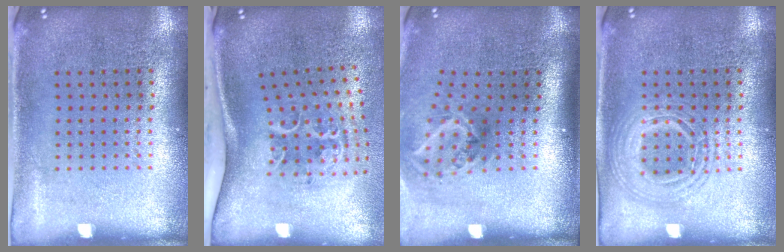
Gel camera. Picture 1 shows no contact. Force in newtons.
{"total": 2.3, "press": 1.4, "slide": 1.9}
{"total": 2.0, "press": 1.3, "slide": 1.5}
{"total": 2.5, "press": 2.5, "slide": 0.3}